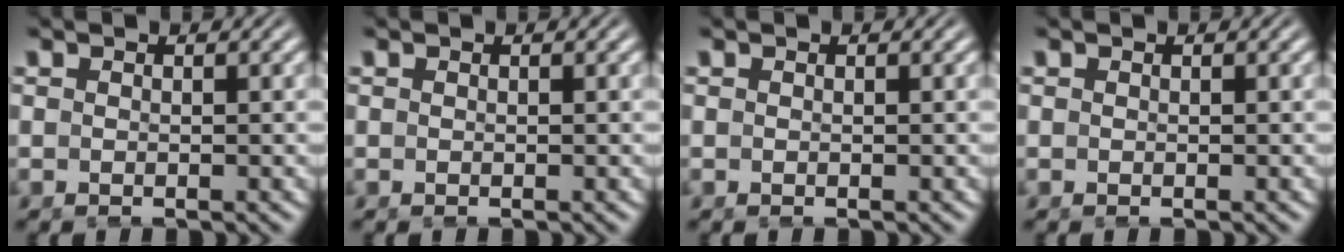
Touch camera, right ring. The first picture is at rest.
{"total": 0.0}
{"total": 0.0}
{"total": 0.0}